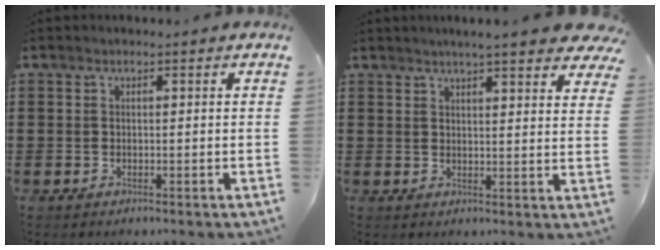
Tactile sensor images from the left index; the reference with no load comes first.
{"total": 4.8, "force": [4.4, -0.2, 2.0], "torque": [-0.046, -0.014, 0.078]}